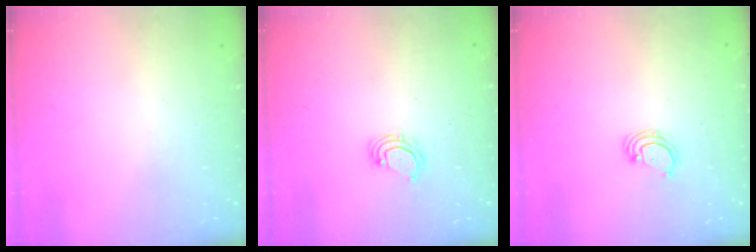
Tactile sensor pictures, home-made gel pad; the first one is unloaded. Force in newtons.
{"total": 4.2, "press": 4.2, "slide": 0.5}
{"total": 2.8, "press": 2.8, "slide": 0.2}